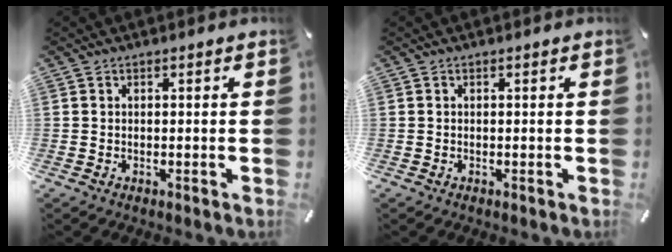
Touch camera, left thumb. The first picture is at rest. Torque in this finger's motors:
{"motor_torque": [-0.02, 0.02, 0.05, 0.07, 0.00]}